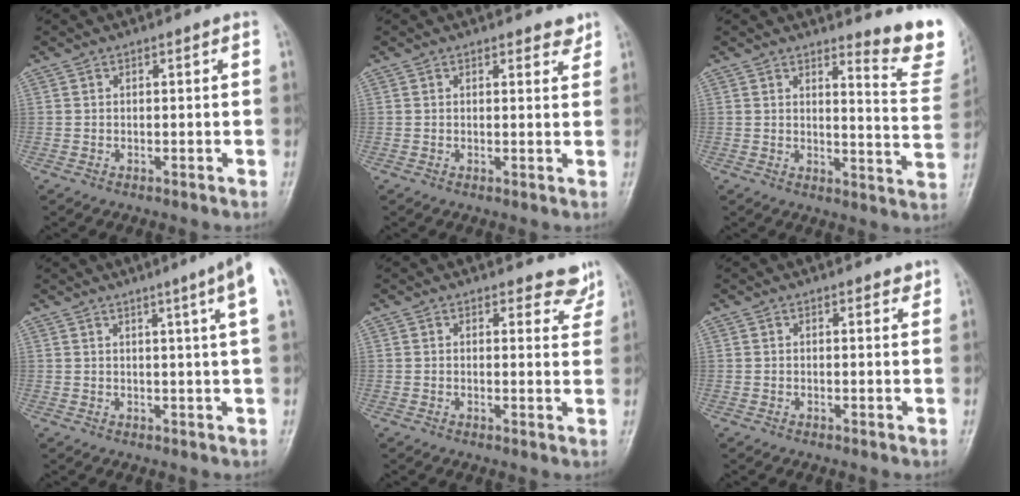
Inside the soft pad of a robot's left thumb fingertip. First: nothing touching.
{"total": 2.0, "force": [1.7, 0.9, 0.7], "torque": [0.007, -0.010, 0.016]}
{"total": 10.6, "force": [9.2, 1.9, 4.8], "torque": [-0.030, -0.099, 0.096]}
{"total": 6.9, "force": [3.4, -1.1, 5.9], "torque": [-0.080, -0.006, 0.040]}
{"total": 4.3, "force": [3.9, 1.8, 0.2], "torque": [0.028, -0.030, 0.029]}
{"total": 1.4, "force": [1.1, 0.6, 0.6], "torque": [0.000, -0.006, 0.010]}